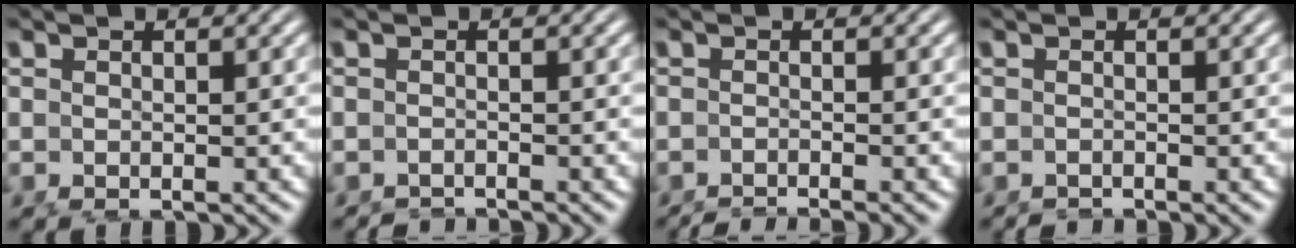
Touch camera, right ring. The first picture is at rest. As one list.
[{"total": 2.2, "force": [-2.1, -0.3, 0.0], "torque": [0.000, -0.015, -0.029]}, {"total": 5.4, "force": [-5.0, 0.8, 1.7], "torque": [-0.016, -0.017, -0.072]}, {"total": 1.6, "force": [-1.6, -0.3, 0.2], "torque": [0.000, -0.014, -0.019]}]